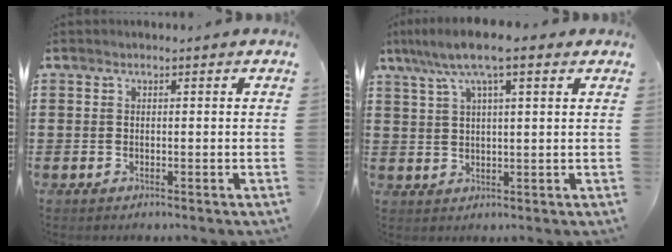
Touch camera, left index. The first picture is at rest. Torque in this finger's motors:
{"motor_torque": [2.14, 0.00, 0.80, 0.21]}